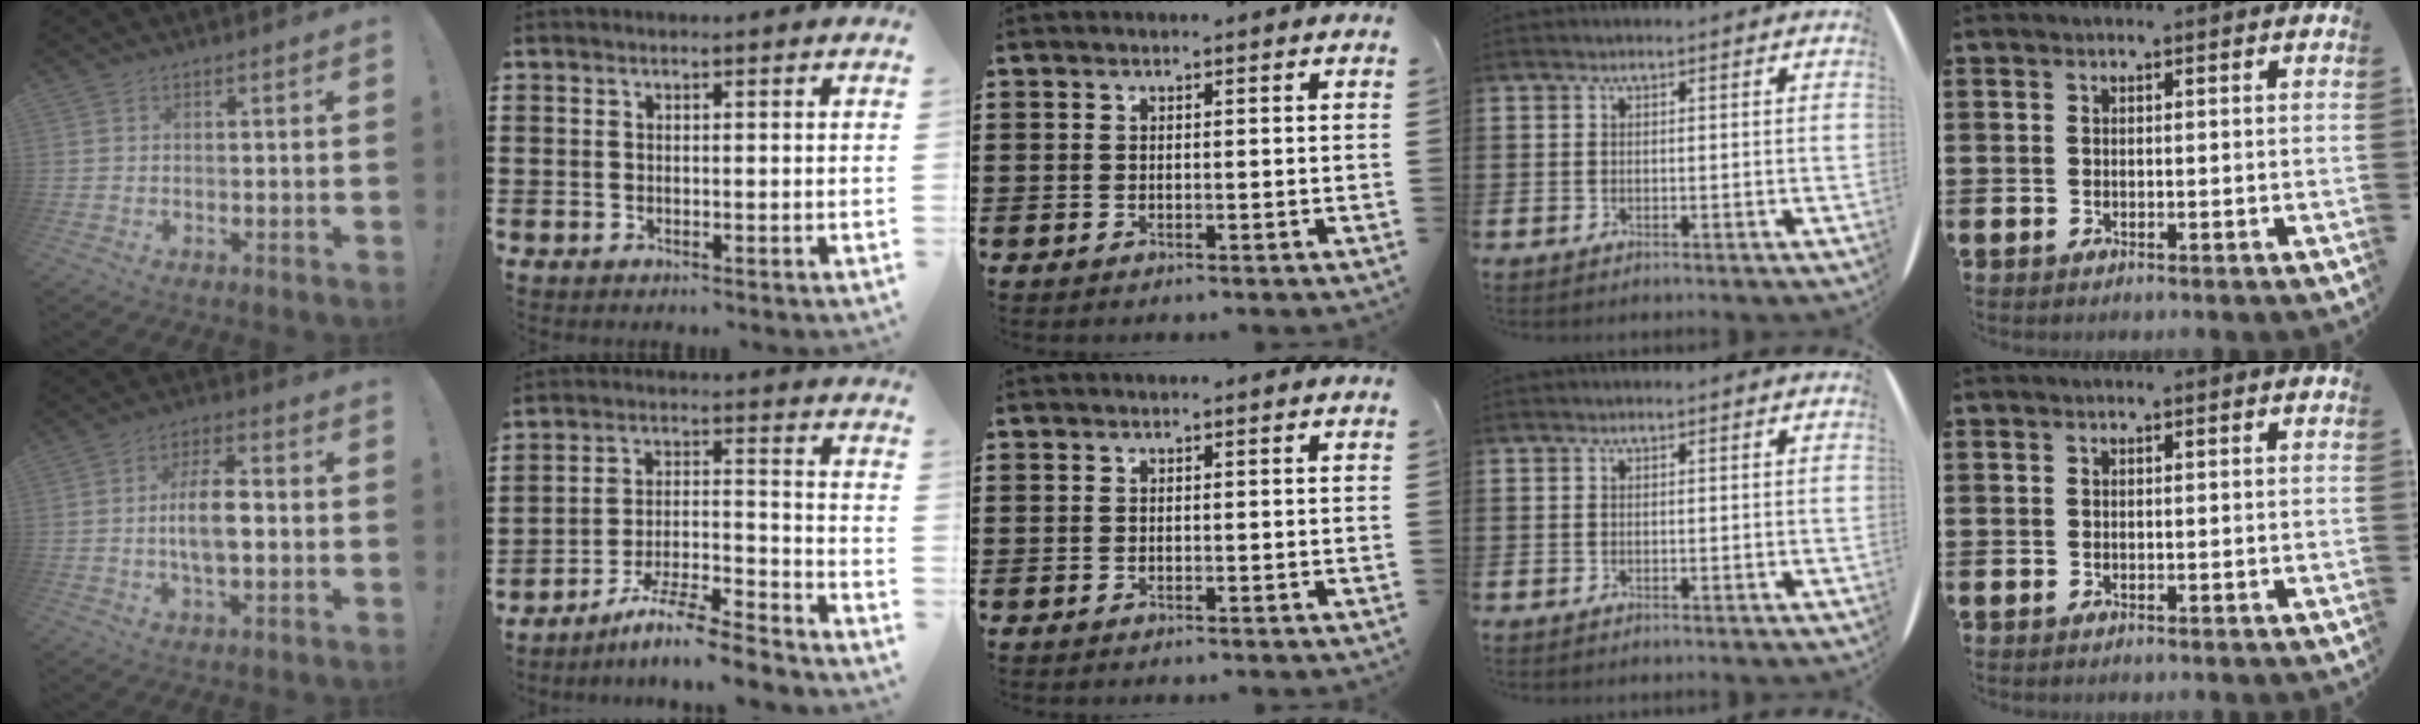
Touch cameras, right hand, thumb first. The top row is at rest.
{"thumb": {"total": 9.7, "force": [-0.9, 4.2, 8.7], "torque": [-0.158, 0.006, -0.022]}, "index": {"total": 8.4, "force": [-7.6, 0.0, 3.7], "torque": [-0.065, 0.005, -0.146]}}